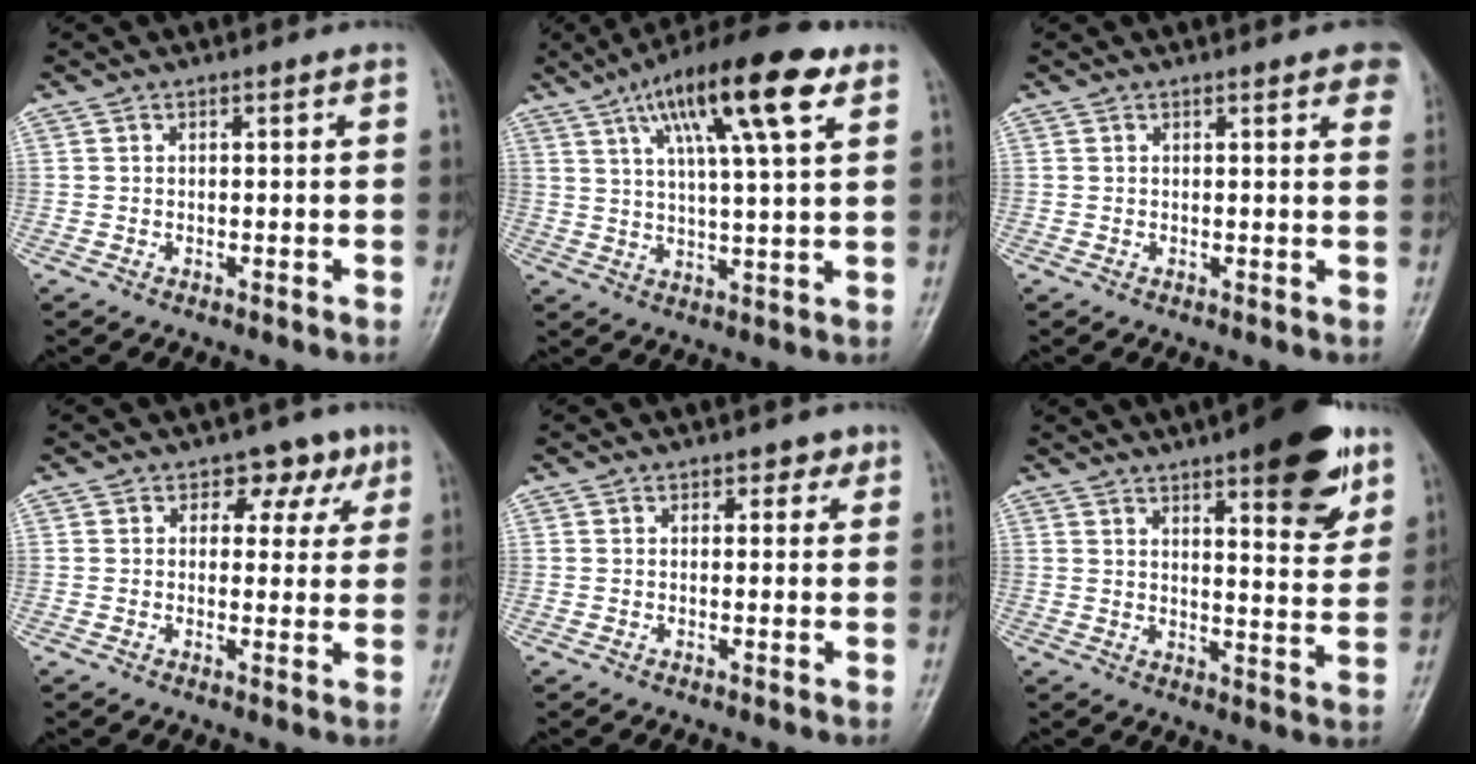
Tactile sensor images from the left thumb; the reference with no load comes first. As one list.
[{"total": 17.3, "force": [8.4, 3.9, 14.6], "torque": [-0.228, -0.010, 0.134]}, {"total": 6.1, "force": [3.7, 1.8, 4.5], "torque": [-0.034, -0.003, 0.034]}, {"total": 5.6, "force": [2.7, 4.2, 2.6], "torque": [0.007, -0.004, 0.028]}, {"total": 1.9, "force": [1.0, 1.4, 0.8], "torque": [0.008, -0.002, 0.007]}, {"total": 15.5, "force": [8.9, 4.7, 11.7], "torque": [-0.122, -0.042, 0.119]}]